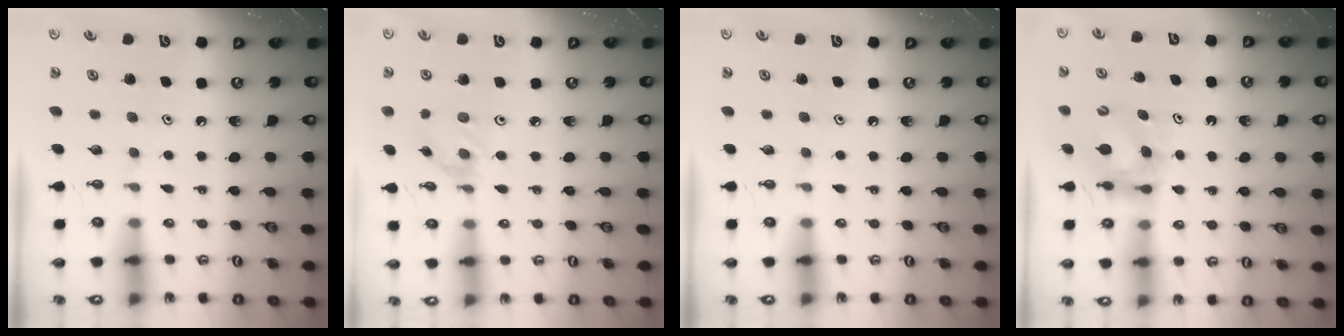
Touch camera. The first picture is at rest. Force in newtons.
{"total": 1.3, "press": 1.3, "slide": 0.0}
{"total": 0.0}
{"total": 6.3, "press": 6.3, "slide": 0.6}